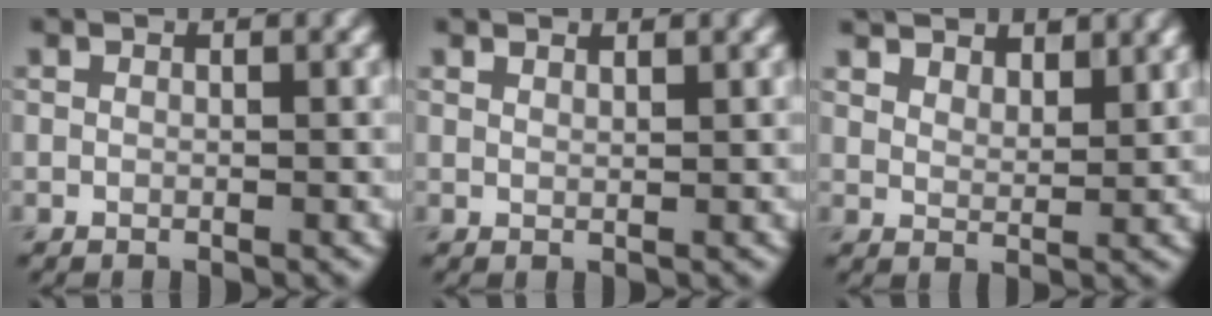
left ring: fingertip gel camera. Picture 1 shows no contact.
{"total": 0.9, "force": [0.9, 0.1, 0.2], "torque": [-0.002, -0.003, 0.012]}
{"total": 5.2, "force": [4.4, 1.9, 1.9], "torque": [-0.042, 0.001, 0.071]}